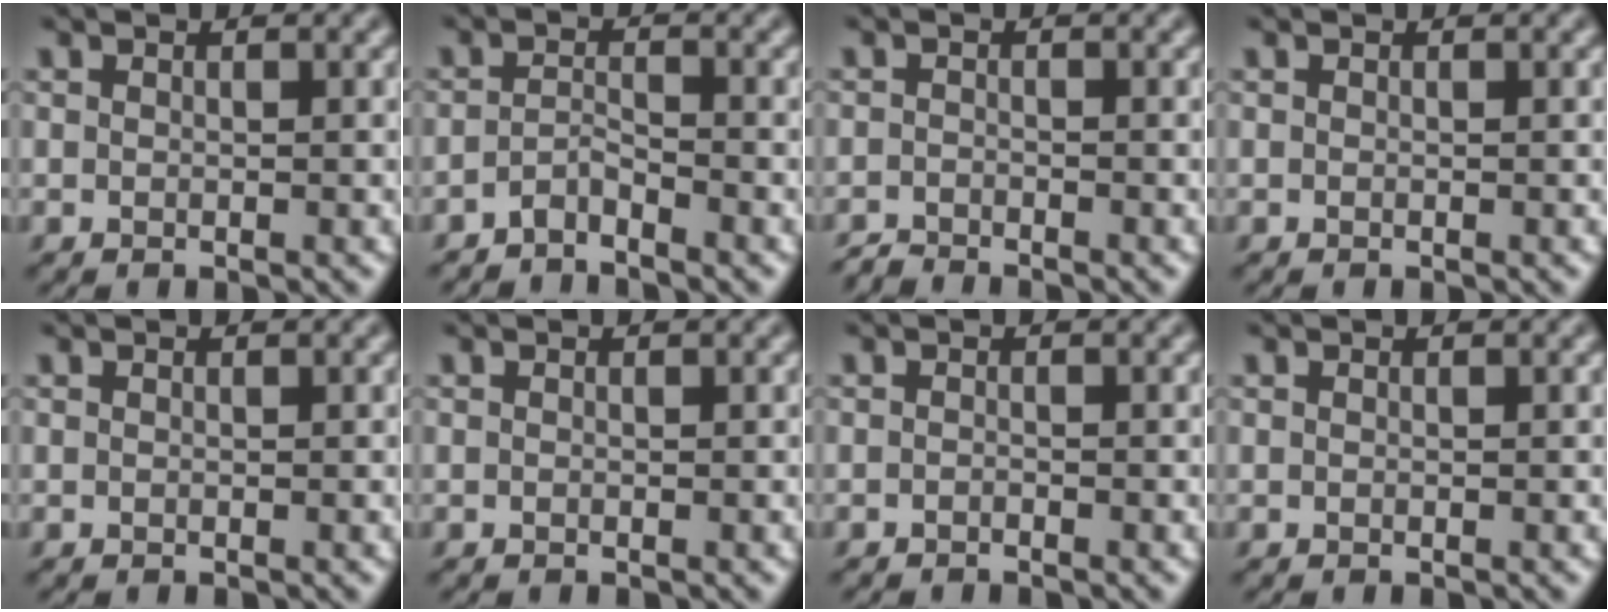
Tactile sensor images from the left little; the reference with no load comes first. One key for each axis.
{"total": 1.8, "fx": -1.7, "fy": 0.0, "fz": 0.4, "tx": -0.013, "ty": 0.009, "tz": -0.037}
{"total": 1.6, "fx": -1.6, "fy": -0.1, "fz": -0.1, "tx": 0.000, "ty": 0.001, "tz": -0.038}
{"total": 0.0}
{"total": 0.0}
{"total": 0.0}
{"total": 0.5, "fx": -0.5, "fy": 0.0, "fz": 0.0, "tx": -0.001, "ty": -0.001, "tz": -0.011}
{"total": 0.0}